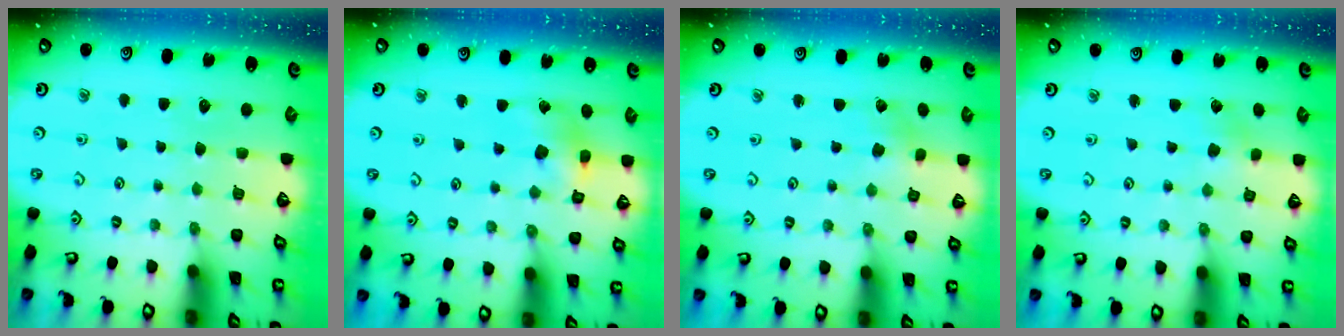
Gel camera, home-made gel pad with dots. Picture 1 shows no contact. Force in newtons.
{"total": 9.4, "press": 9.3, "slide": 1.3}
{"total": 0.8, "press": 0.8, "slide": 0.2}
{"total": 1.5, "press": 1.5, "slide": 0.2}